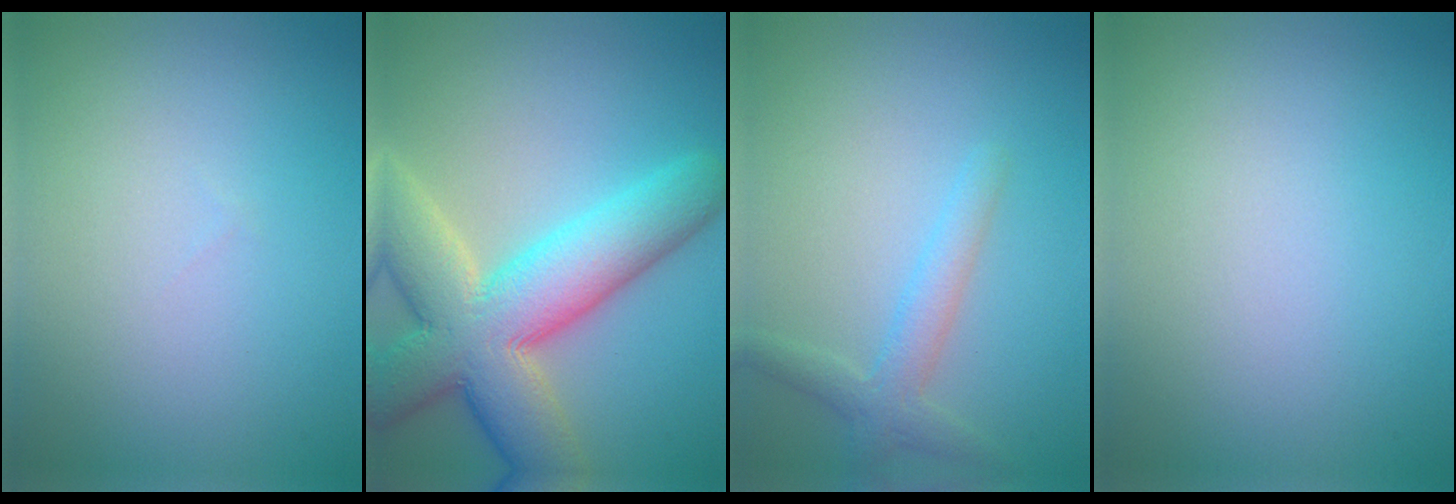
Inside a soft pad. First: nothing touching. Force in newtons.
{"total": 11.6, "press": 11.5, "slide": 0.7}
{"total": 2.5, "press": 2.5, "slide": 0.1}
{"total": 0.0}